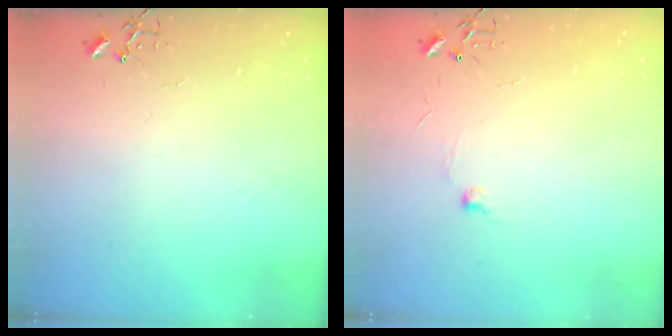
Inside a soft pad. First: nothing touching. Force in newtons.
{"total": 5.6, "press": 5.6, "slide": 0.7}